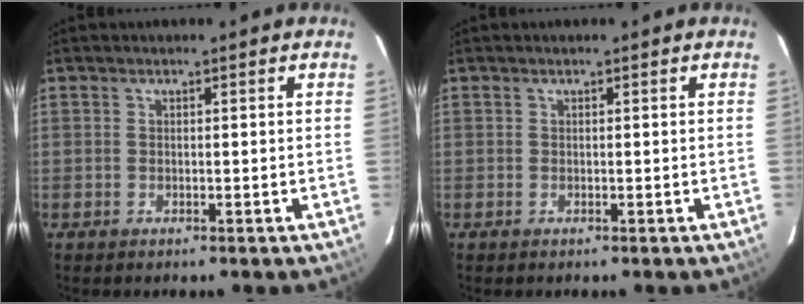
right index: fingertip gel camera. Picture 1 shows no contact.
{"total": 0.0}